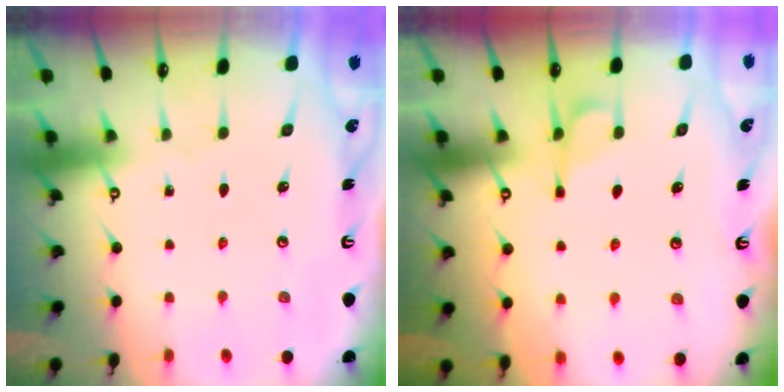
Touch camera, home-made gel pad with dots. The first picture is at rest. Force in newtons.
{"total": 6.8, "press": 6.7, "slide": 0.8}